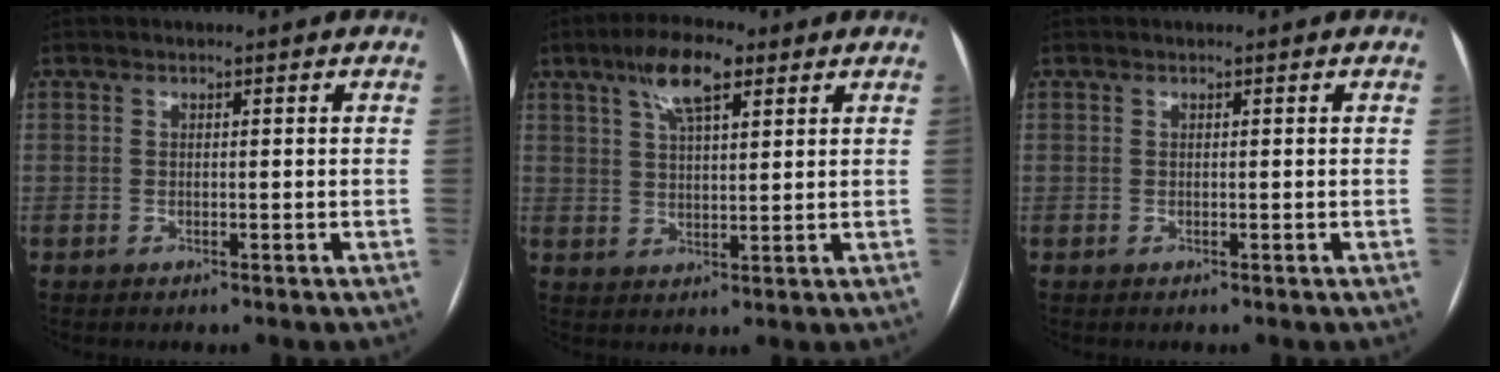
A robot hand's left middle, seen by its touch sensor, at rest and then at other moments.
{"total": 7.8, "force": [4.4, 2.2, 6.0], "torque": [-0.116, 0.017, 0.078]}
{"total": 0.0}